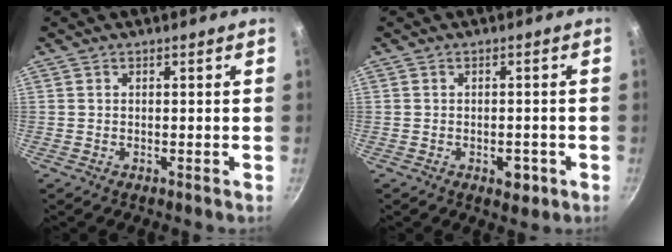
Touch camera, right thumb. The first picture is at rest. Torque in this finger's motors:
{"motor_torque": [0.48, 0.42, 0.22, 0.21, 0.00]}